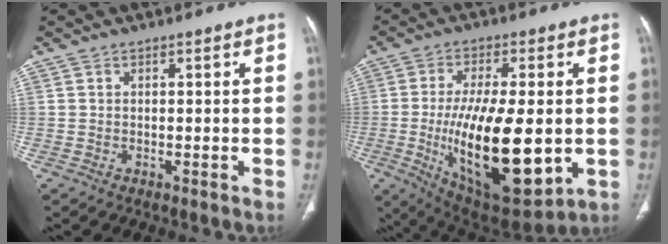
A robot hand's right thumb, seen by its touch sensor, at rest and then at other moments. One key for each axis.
{"total": 23.1, "fx": -3.0, "fy": 9.1, "fz": 21.1, "tx": -0.361, "ty": -0.029, "tz": -0.027}